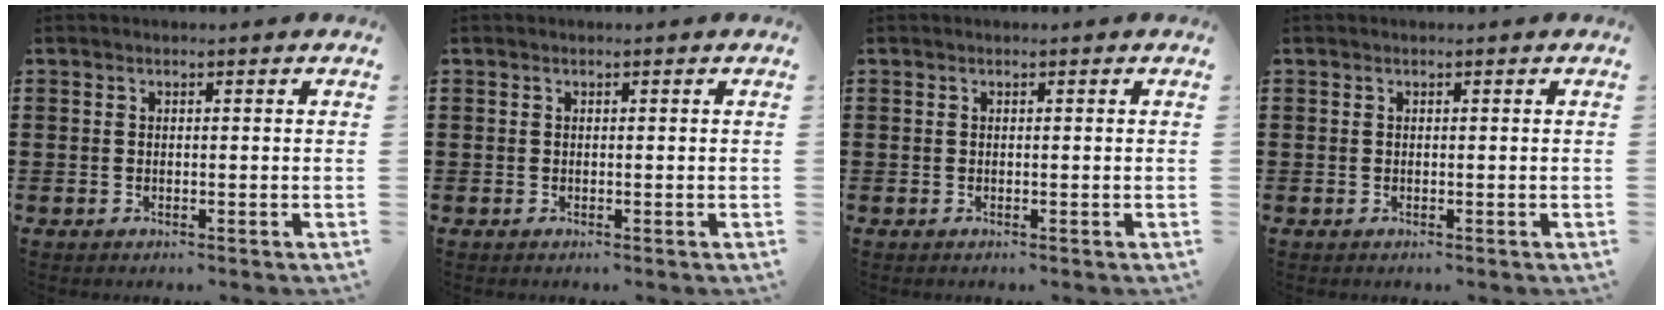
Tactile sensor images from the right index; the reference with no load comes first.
{"total": 0.0}
{"total": 0.0}
{"total": 0.0}